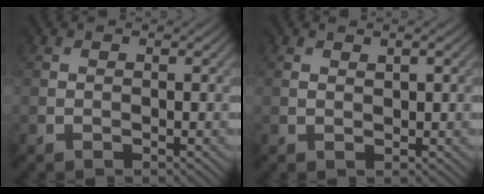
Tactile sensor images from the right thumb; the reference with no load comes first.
{"total": 0.9, "force": [0.8, -0.1, 0.5], "torque": [-0.015, 0.000, 0.021]}